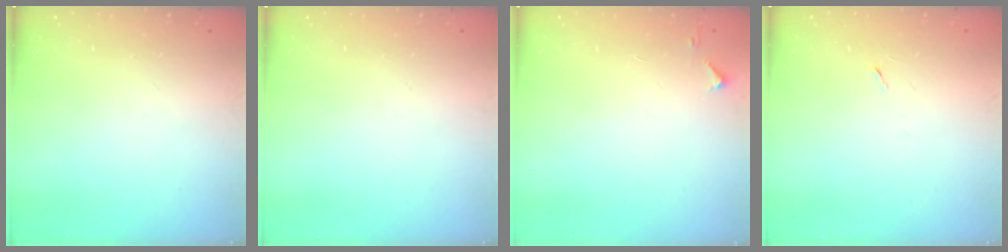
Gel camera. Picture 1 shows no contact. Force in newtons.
{"total": 0.0}
{"total": 2.8, "press": 2.8, "slide": 0.4}
{"total": 5.2, "press": 4.8, "slide": 2.1}